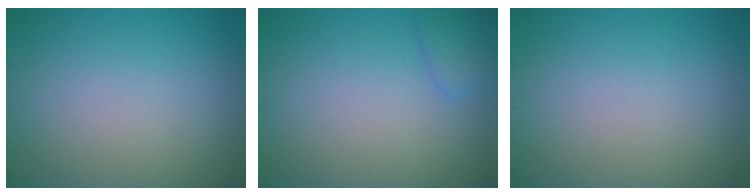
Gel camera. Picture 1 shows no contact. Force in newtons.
{"total": 1.5, "press": 1.5, "slide": 0.2}
{"total": 0.0}